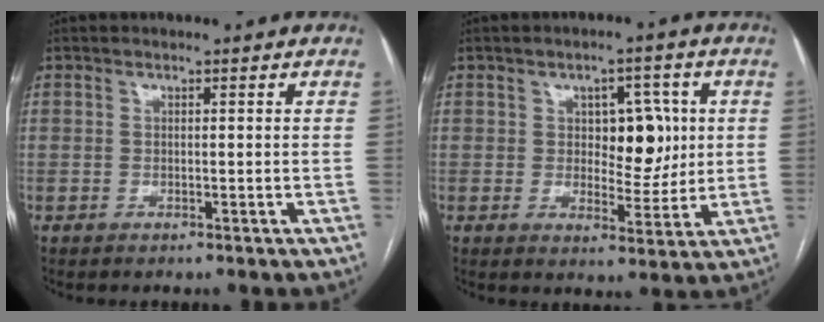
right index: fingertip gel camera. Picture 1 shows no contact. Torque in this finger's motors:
{"motor_torque": [0.12, 0.14, 0.02, 0.00]}